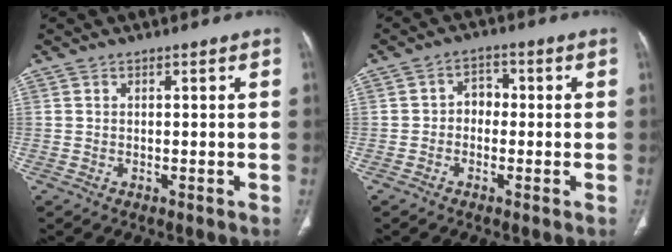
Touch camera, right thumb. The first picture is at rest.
{"total": 3.6, "force": [-0.5, 2.9, 2.1], "torque": [-0.013, 0.018, -0.021]}